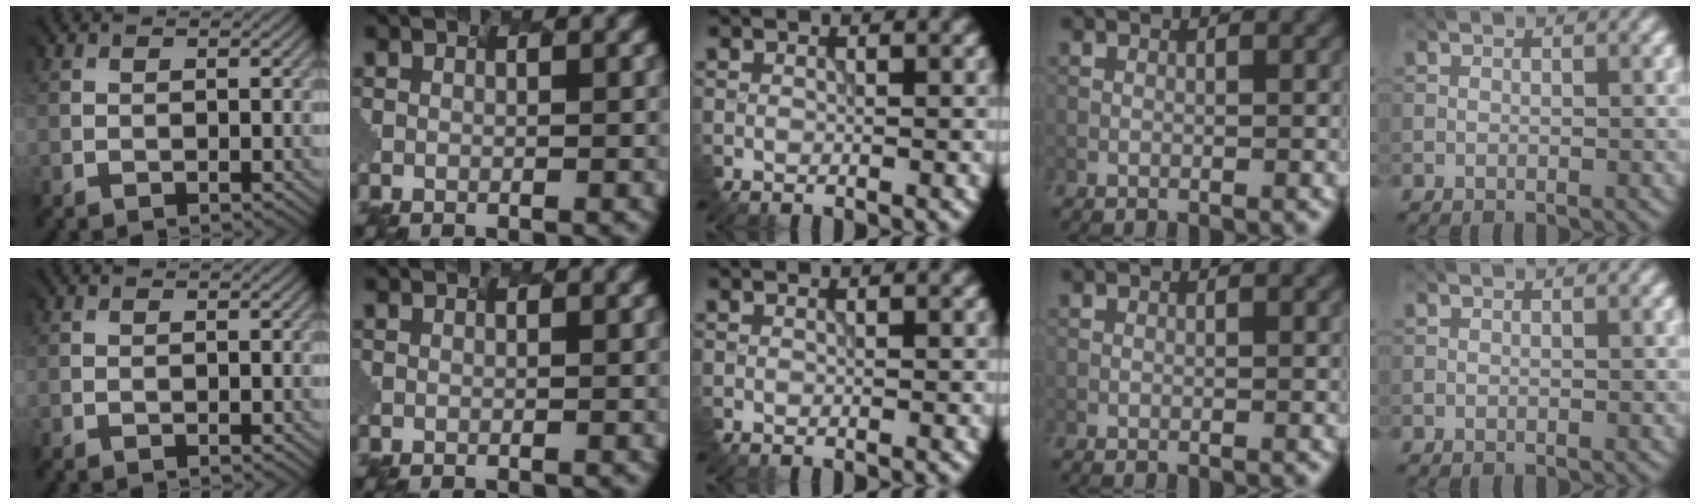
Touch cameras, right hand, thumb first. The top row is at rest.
{}